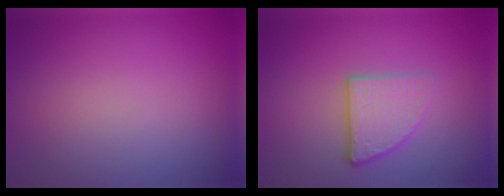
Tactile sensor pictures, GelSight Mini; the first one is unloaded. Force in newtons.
{"total": 2.9, "press": 2.7, "slide": 1.1}